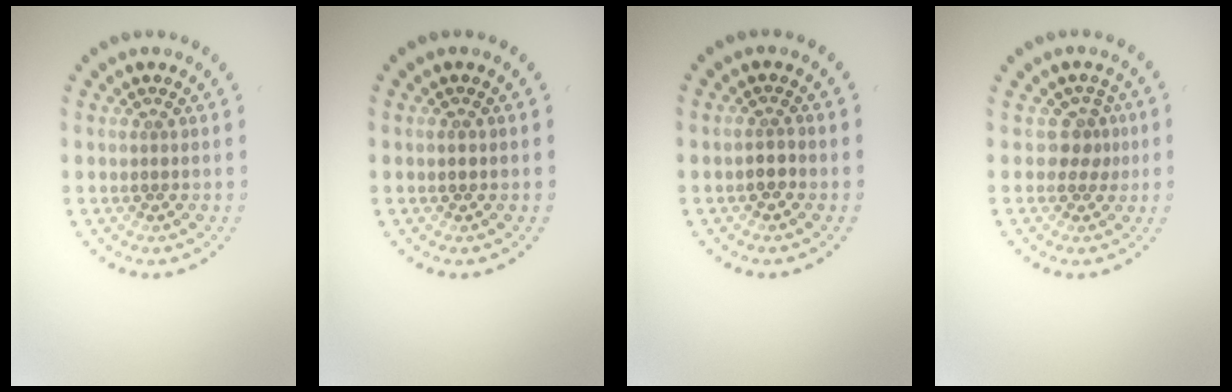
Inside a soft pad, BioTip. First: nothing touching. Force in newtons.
{"total": 0.8, "press": 0.8, "slide": 0.1}
{"total": 1.2, "press": 1.0, "slide": 0.7}
{"total": 1.8, "press": 1.4, "slide": 1.1}